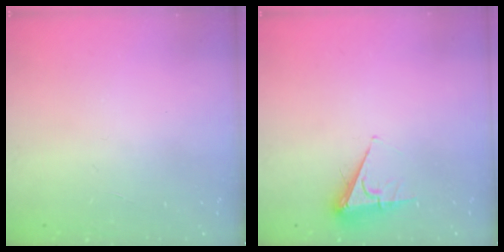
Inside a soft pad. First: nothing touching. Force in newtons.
{"total": 5.2, "press": 5.2, "slide": 0.5}